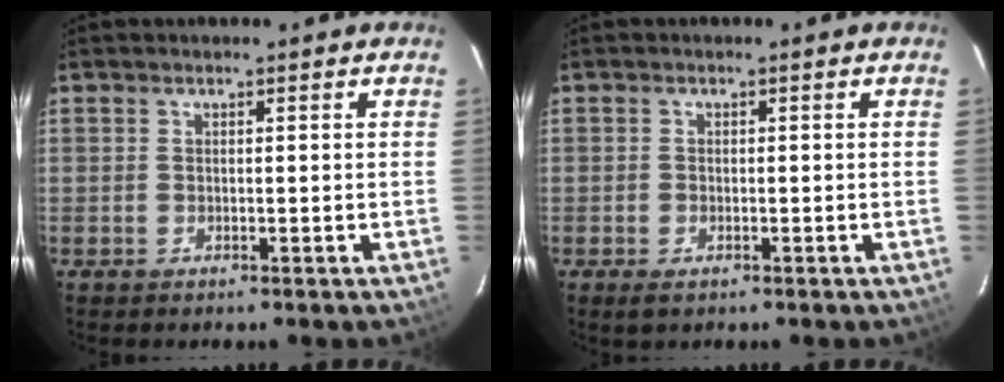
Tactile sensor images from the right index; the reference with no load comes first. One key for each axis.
{"total": 1.8, "fx": -1.1, "fy": 1.0, "fz": 1.0, "tx": -0.020, "ty": -0.005, "tz": -0.020}